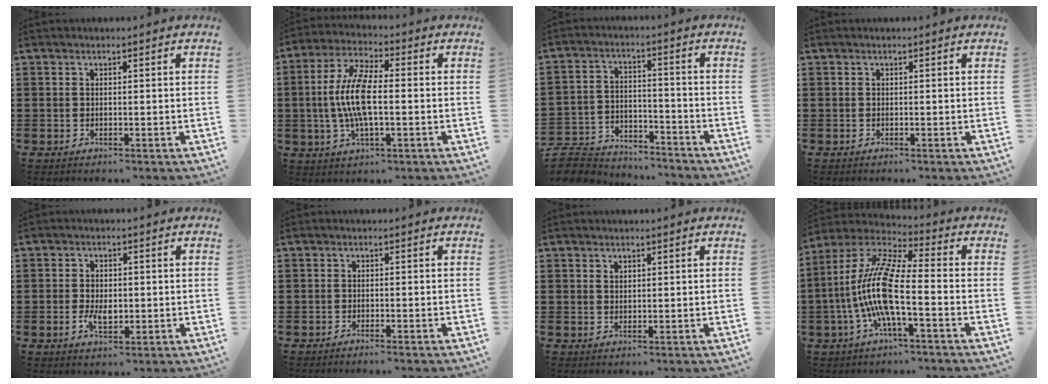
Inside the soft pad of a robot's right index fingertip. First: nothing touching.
{"total": 9.3, "force": [-0.5, 3.1, 8.7], "torque": [-0.196, -0.009, -0.016]}
{"total": 7.7, "force": [-7.4, 1.7, 1.3], "torque": [-0.036, 0.017, -0.149]}
{"total": 0.0}
{"total": 3.4, "force": [-0.5, 2.0, 2.6], "torque": [-0.049, 0.005, -0.009]}
{"total": 0.9, "force": [-0.9, -0.2, 0.2], "torque": [-0.006, -0.002, -0.017]}
{"total": 1.1, "force": [1.0, 0.5, 0.1], "torque": [-0.003, 0.001, 0.020]}
{"total": 11.9, "force": [-2.9, 2.3, 11.3], "torque": [-0.262, -0.019, -0.063]}